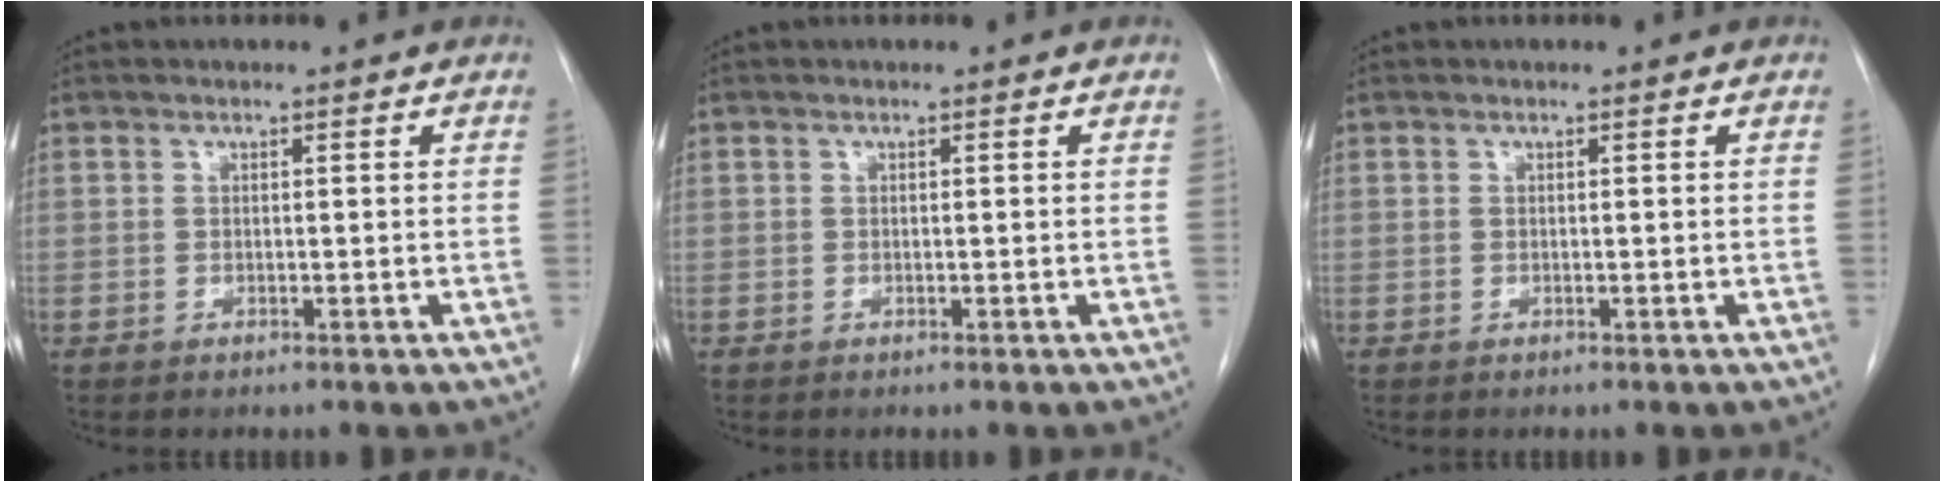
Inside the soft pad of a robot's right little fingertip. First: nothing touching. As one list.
[{"total": 0.0}, {"total": 0.0}]